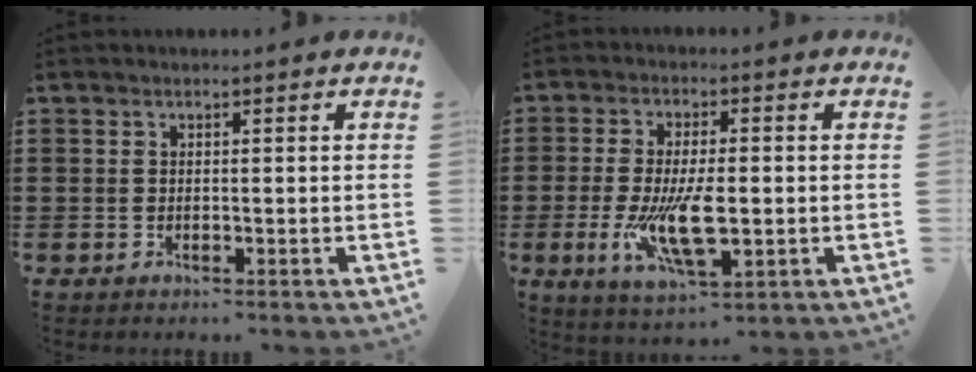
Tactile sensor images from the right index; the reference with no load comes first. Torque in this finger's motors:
{"motor_torque": [1.40, 0.00, 0.46, 0.14]}